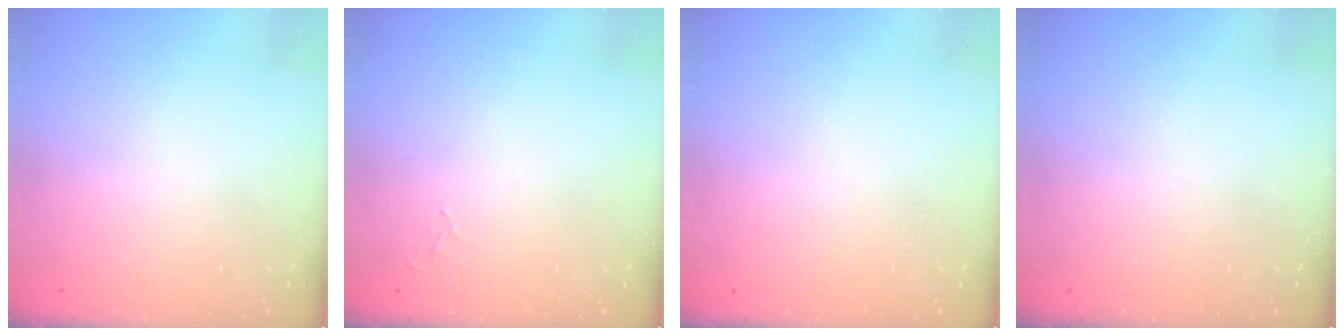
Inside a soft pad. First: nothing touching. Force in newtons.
{"total": 5.2, "press": 5.2, "slide": 0.4}
{"total": 0.0}
{"total": 0.0}